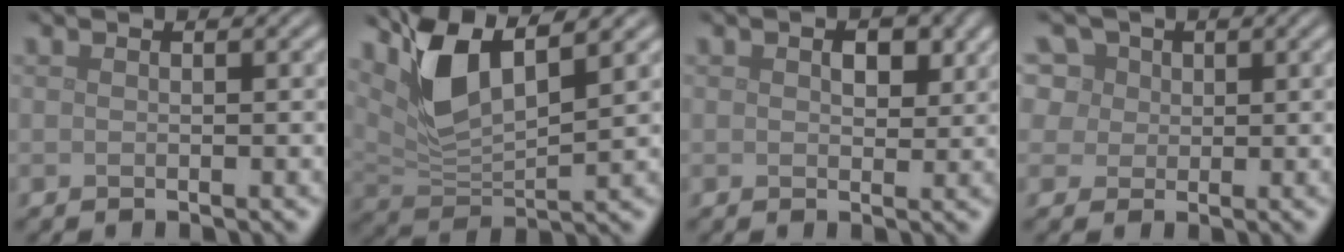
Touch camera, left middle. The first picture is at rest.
{"total": 5.8, "force": [3.4, 1.9, 4.4], "torque": [-0.099, -0.001, 0.068]}
{"total": 2.1, "force": [0.7, 1.3, 1.5], "torque": [-0.019, -0.003, 0.010]}
{"total": 9.5, "force": [5.1, 6.8, 4.3], "torque": [-0.089, 0.034, 0.060]}